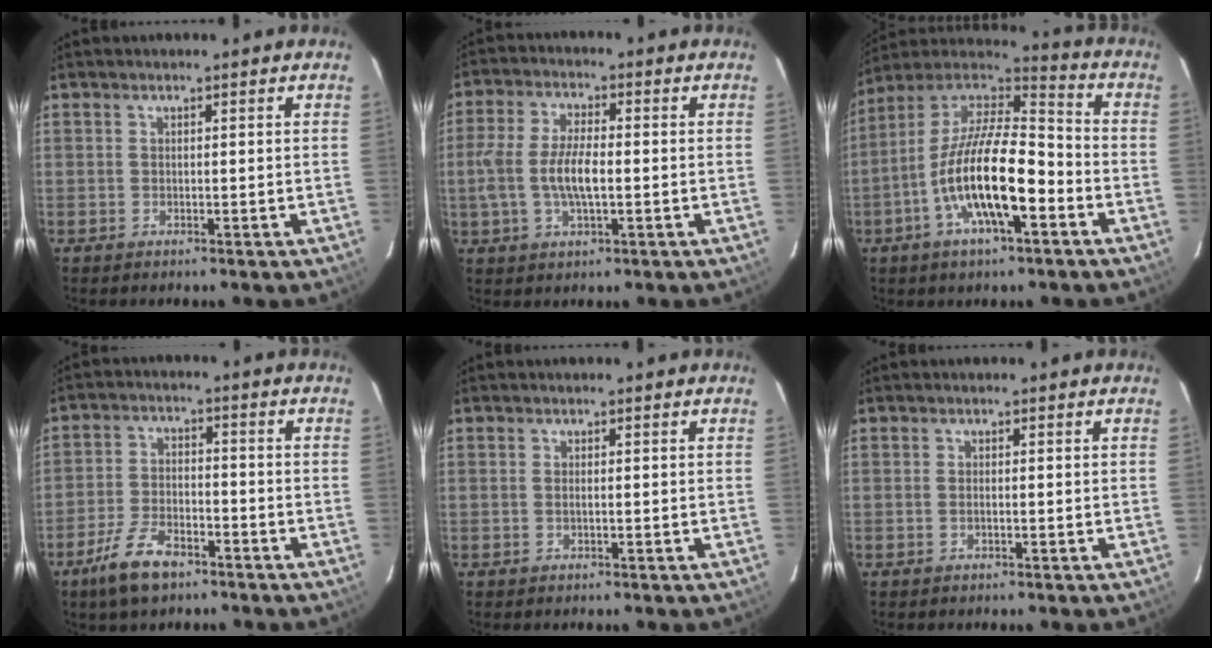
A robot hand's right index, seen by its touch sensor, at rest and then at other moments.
{"total": 8.4, "force": [-1.2, 3.1, 7.7], "torque": [-0.159, 0.003, -0.024]}
{"total": 18.3, "force": [-6.7, 5.9, 16.0], "torque": [-0.304, -0.007, -0.131]}
{"total": 9.1, "force": [-6.1, 4.0, 5.4], "torque": [-0.128, -0.002, -0.114]}
{"total": 0.6, "force": [-0.1, -0.1, 0.6], "torque": [-0.012, 0.000, -0.003]}
{"total": 0.6, "force": [-0.2, 0.1, 0.5], "torque": [-0.012, 0.001, -0.005]}